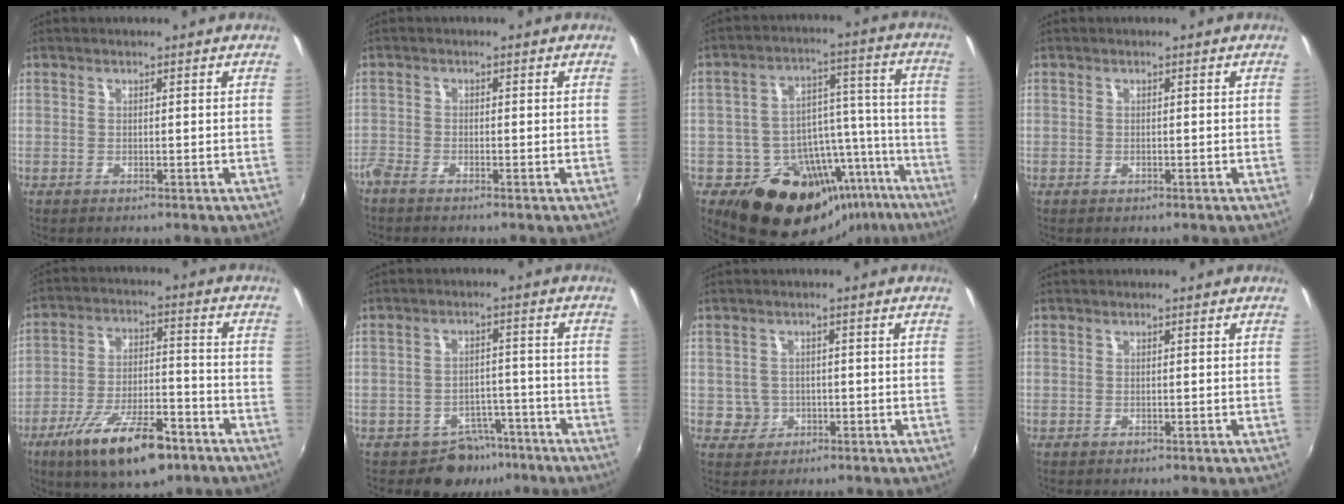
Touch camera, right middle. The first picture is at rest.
{"total": 2.5, "force": [-2.3, 0.4, 1.0], "torque": [-0.033, -0.008, -0.049]}
{"total": 21.7, "force": [-15.6, 11.7, 9.5], "torque": [-0.154, 0.046, -0.208]}
{"total": 0.0}
{"total": 16.4, "force": [-10.2, 5.3, 11.6], "torque": [-0.218, -0.022, -0.167]}
{"total": 6.2, "force": [-4.4, 4.2, 0.7], "torque": [-0.014, 0.030, -0.050]}
{"total": 3.2, "force": [-0.6, 3.1, 0.4], "torque": [-0.011, 0.004, -0.006]}
{"total": 0.0}